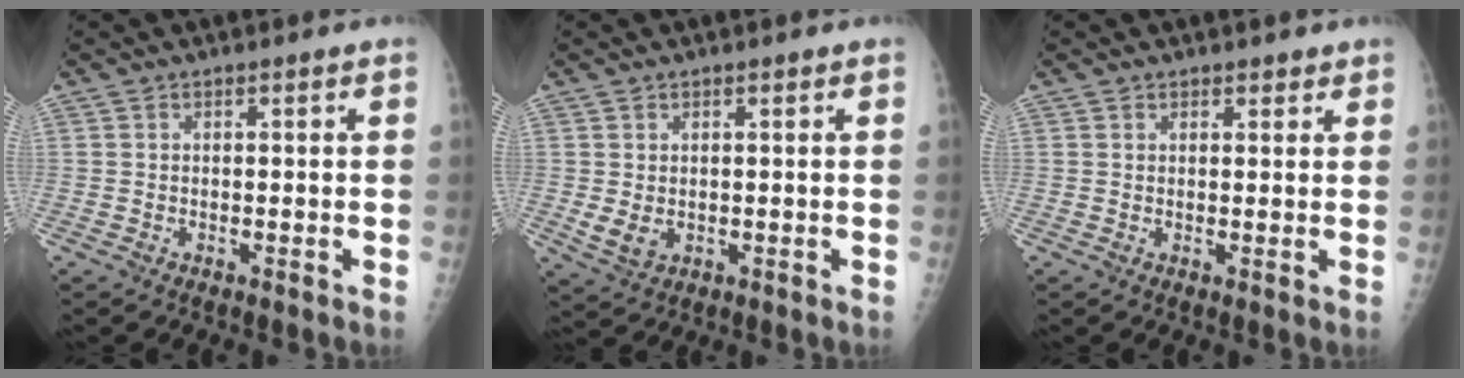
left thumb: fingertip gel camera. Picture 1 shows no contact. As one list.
[{"total": 3.4, "force": [0.1, 2.7, 2.1], "torque": [-0.032, -0.008, 0.012]}, {"total": 1.5, "force": [1.2, 0.9, 0.2], "torque": [0.015, -0.007, 0.011]}]